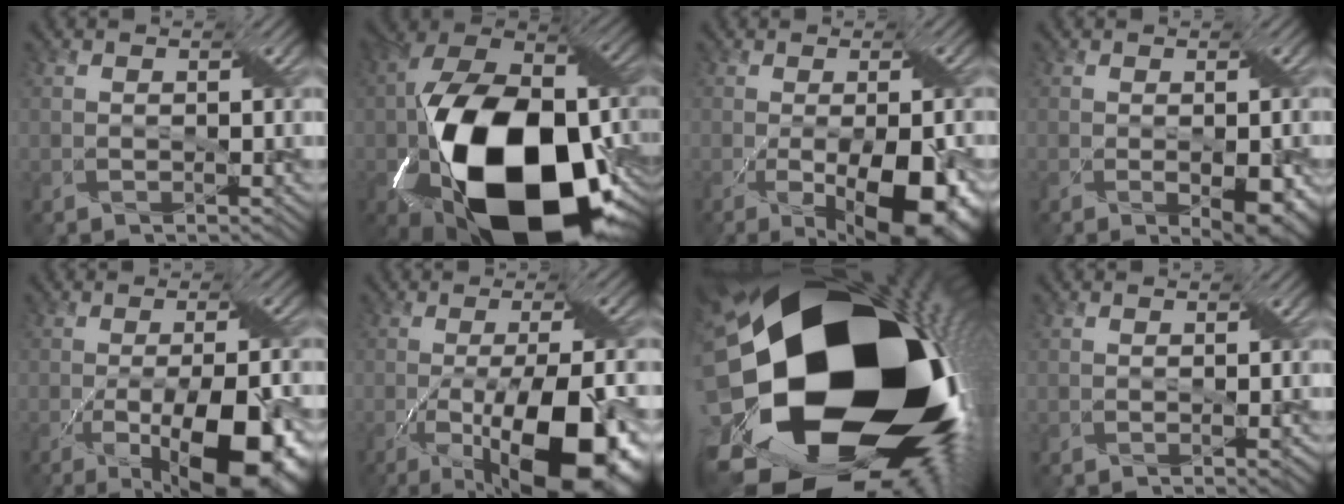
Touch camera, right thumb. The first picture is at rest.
{"total": 22.0, "force": [-6.7, 13.0, 16.4], "torque": [-0.340, -0.044, -0.088]}
{"total": 11.2, "force": [-4.0, 4.4, 9.4], "torque": [-0.148, -0.035, -0.041]}
{"total": 4.2, "force": [-1.2, 1.9, 3.6], "torque": [-0.061, -0.017, -0.008]}
{"total": 14.5, "force": [-6.0, 5.0, 12.2], "torque": [-0.179, -0.017, -0.084]}
{"total": 16.9, "force": [-6.7, 5.6, 14.4], "torque": [-0.229, -0.017, -0.096]}
{"total": 24.0, "force": [-3.5, 16.5, 17.1], "torque": [-0.313, -0.081, -0.058]}
{"total": 0.8, "force": [-0.3, 0.2, 0.8], "torque": [-0.011, -0.002, -0.002]}